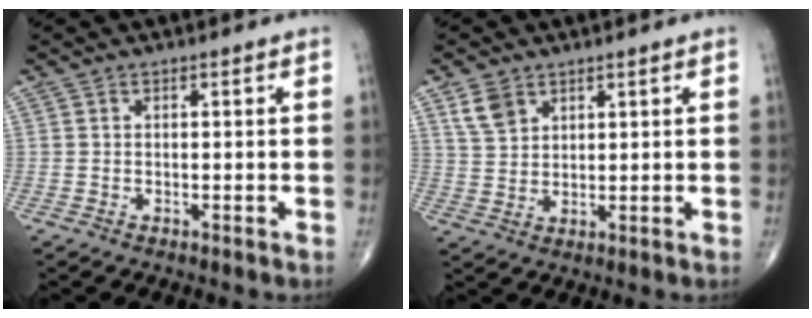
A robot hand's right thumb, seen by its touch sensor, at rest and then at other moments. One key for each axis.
{"total": 4.9, "fx": 3.0, "fy": 3.2, "fz": 2.1, "tx": -0.029, "ty": -0.011, "tz": 0.065}